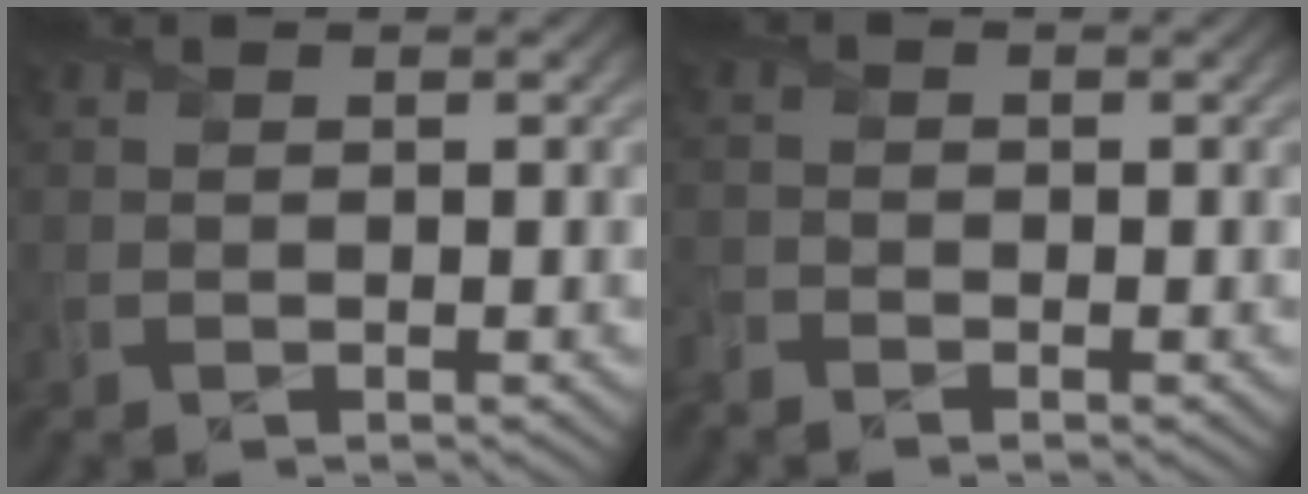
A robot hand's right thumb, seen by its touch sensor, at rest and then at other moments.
{"total": 1.9, "force": [-1.8, 0.6, 0.4], "torque": [-0.013, -0.010, -0.047]}